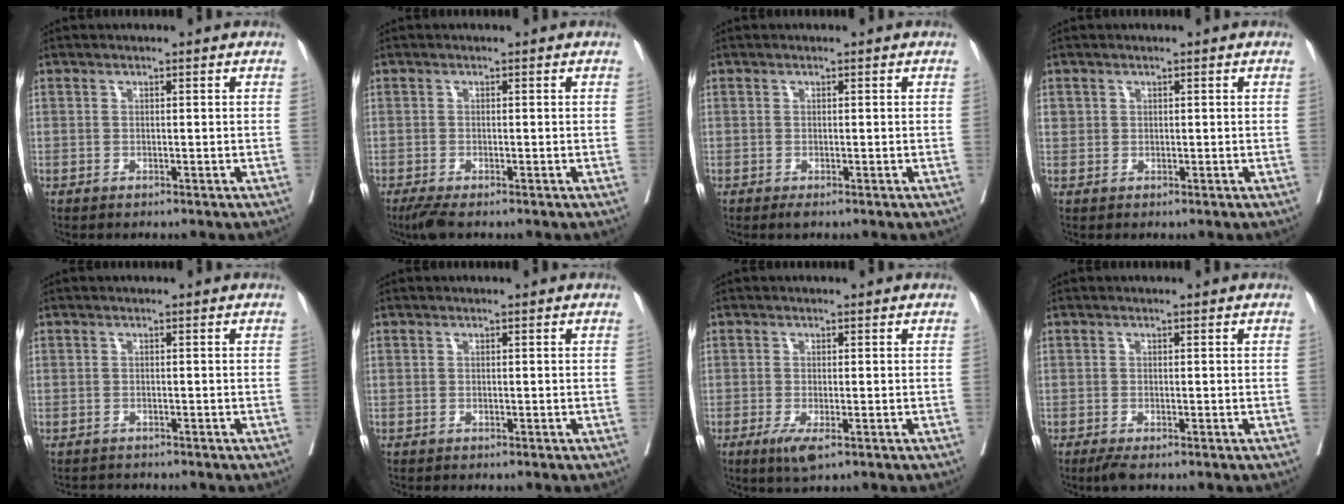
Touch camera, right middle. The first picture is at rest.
{"total": 2.7, "force": [-2.0, 0.4, 1.7], "torque": [-0.033, -0.009, -0.037]}
{"total": 0.9, "force": [-0.6, 0.1, 0.6], "torque": [-0.010, -0.005, -0.008]}
{"total": 1.2, "force": [0.5, 1.1, 0.2], "torque": [0.008, 0.006, 0.006]}
{"total": 1.7, "force": [-1.7, 0.3, -0.1], "torque": [-0.006, -0.009, -0.027]}
{"total": 0.0}
{"total": 3.2, "force": [-1.5, 0.6, 2.7], "torque": [-0.046, -0.009, -0.023]}
{"total": 1.7, "force": [-1.2, 0.2, 1.2], "torque": [-0.026, -0.009, -0.023]}